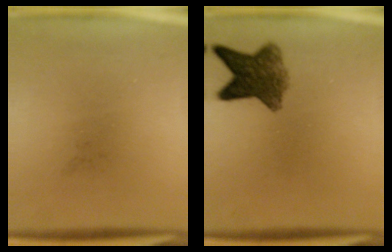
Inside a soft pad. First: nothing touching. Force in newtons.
{"total": 7.4}